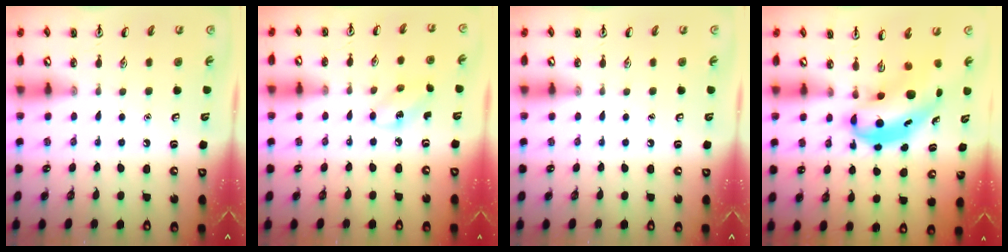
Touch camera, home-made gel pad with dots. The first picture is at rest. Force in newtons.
{"total": 3.9, "press": 3.8, "slide": 1.0}
{"total": 0.0}
{"total": 7.5, "press": 7.2, "slide": 2.0}